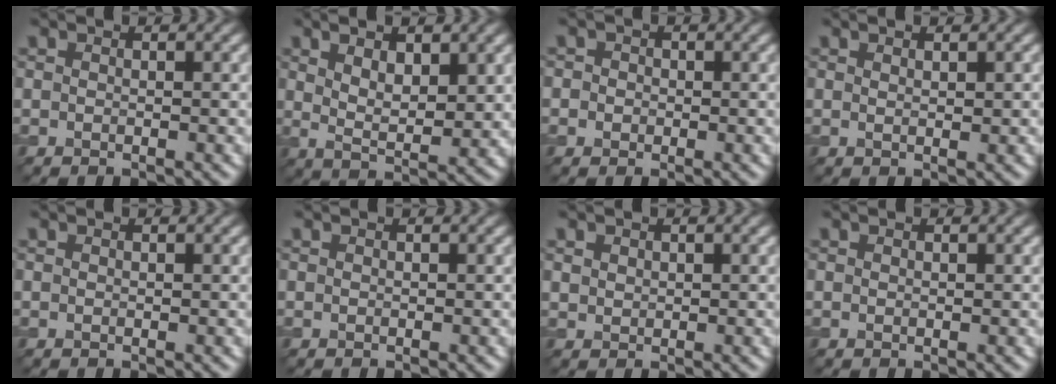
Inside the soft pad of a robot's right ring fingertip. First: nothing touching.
{"total": 5.4, "force": [2.5, 2.1, 4.3], "torque": [-0.080, -0.008, 0.046]}
{"total": 2.2, "force": [0.5, 1.9, 0.8], "torque": [0.008, 0.013, -0.013]}
{"total": 1.0, "force": [0.6, 0.2, 0.9], "torque": [-0.015, -0.001, 0.010]}
{"total": 0.0}
{"total": 0.0}
{"total": 0.9, "force": [0.5, 0.7, 0.2], "torque": [-0.004, -0.002, 0.013]}
{"total": 0.0}